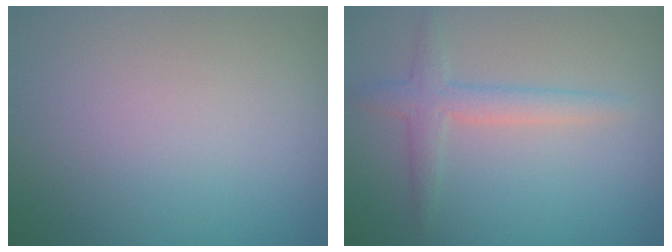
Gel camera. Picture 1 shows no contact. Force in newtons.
{"total": 2.4, "press": 2.4, "slide": 0.1}